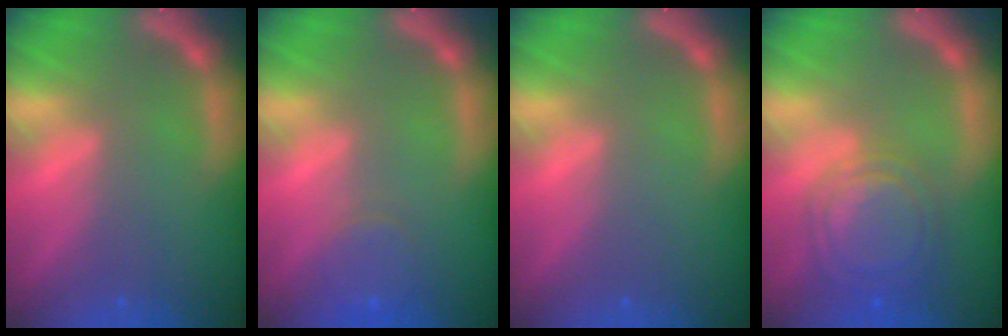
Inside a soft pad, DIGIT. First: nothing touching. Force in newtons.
{"total": 3.0}
{"total": 0.0}
{"total": 7.6}